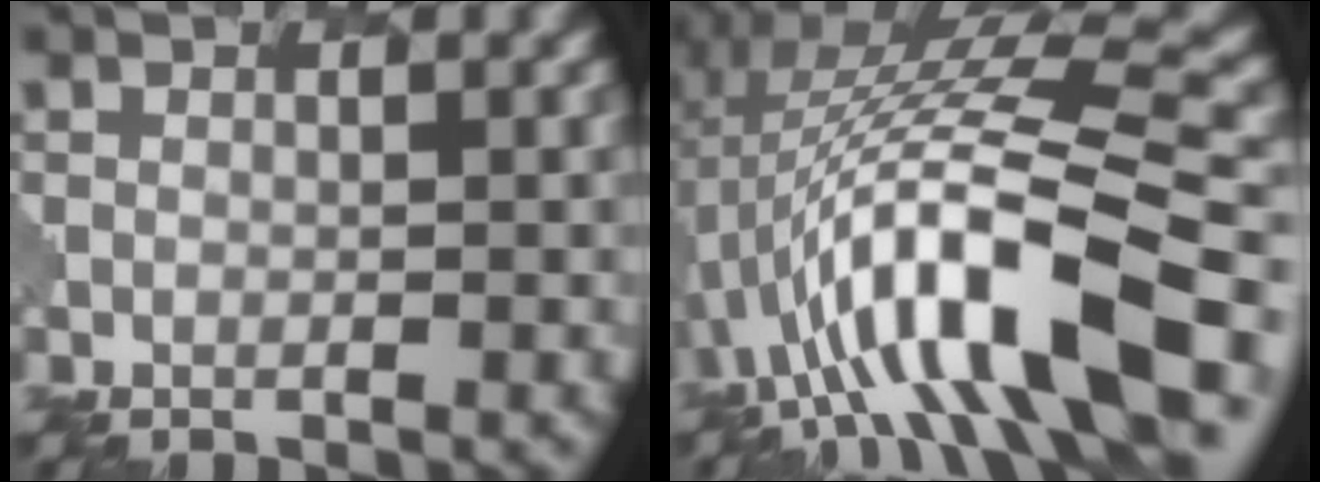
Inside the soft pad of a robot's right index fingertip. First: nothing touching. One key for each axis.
{"total": 12.8, "fx": -2.2, "fy": 3.6, "fz": 12.0, "tx": -0.209, "ty": 0.020, "tz": -0.034}